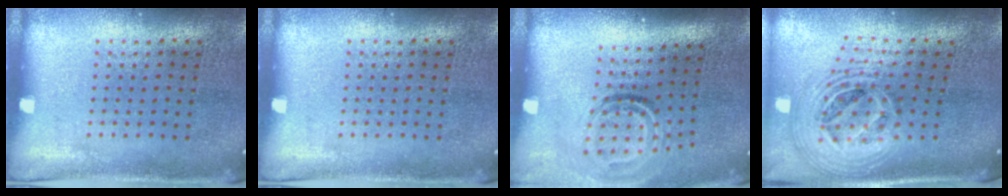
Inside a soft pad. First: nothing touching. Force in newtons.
{"total": 0.0}
{"total": 1.9, "press": 1.1, "slide": 1.5}
{"total": 2.6, "press": 1.9, "slide": 1.8}